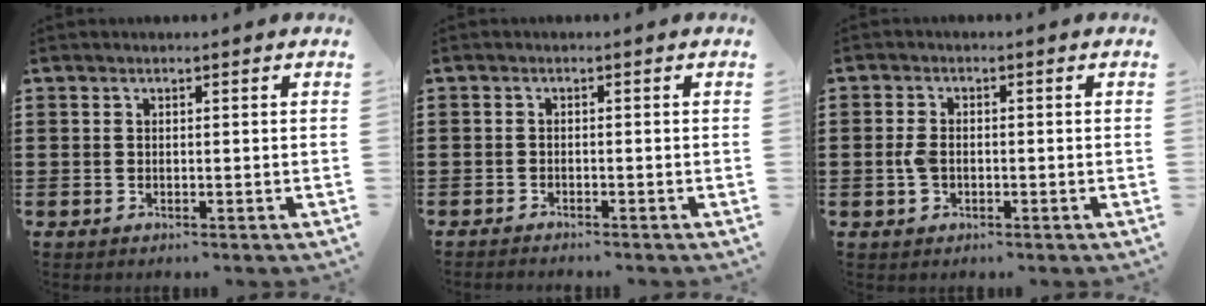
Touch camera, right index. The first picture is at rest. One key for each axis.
{"total": 1.0, "fx": -1.0, "fy": 0.1, "fz": -0.1, "tx": -0.001, "ty": 0.004, "tz": -0.022}
{"total": 2.8, "fx": -0.5, "fy": 1.8, "fz": 2.1, "tx": -0.057, "ty": -0.002, "tz": -0.013}